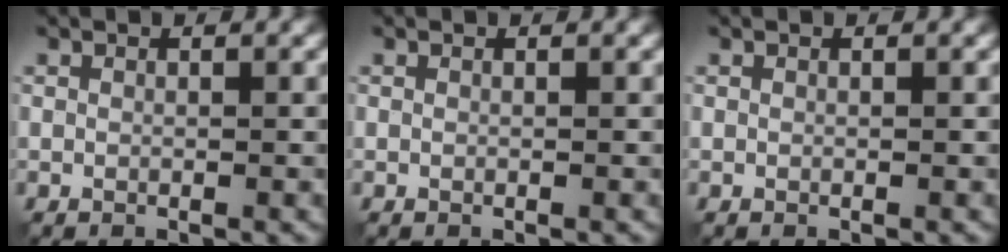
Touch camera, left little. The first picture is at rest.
{"total": 0.0}
{"total": 0.0}